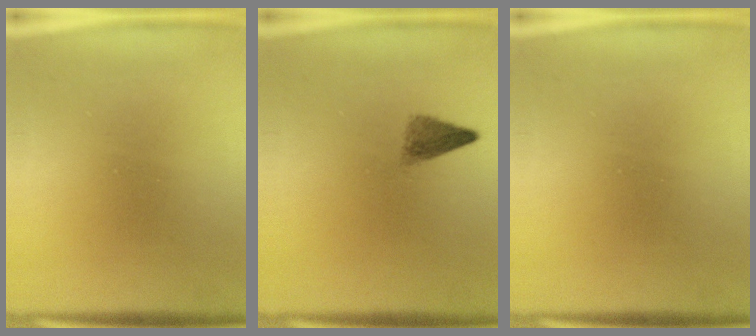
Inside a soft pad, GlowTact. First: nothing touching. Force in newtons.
{"total": 2.5}
{"total": 0.0}